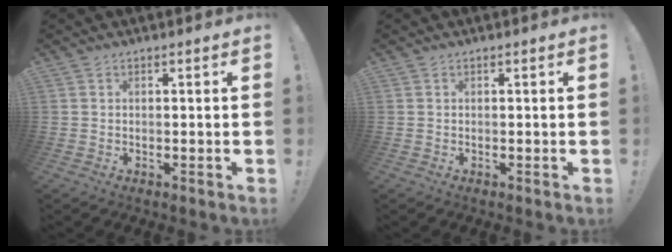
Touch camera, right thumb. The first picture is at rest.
{"total": 0.0}